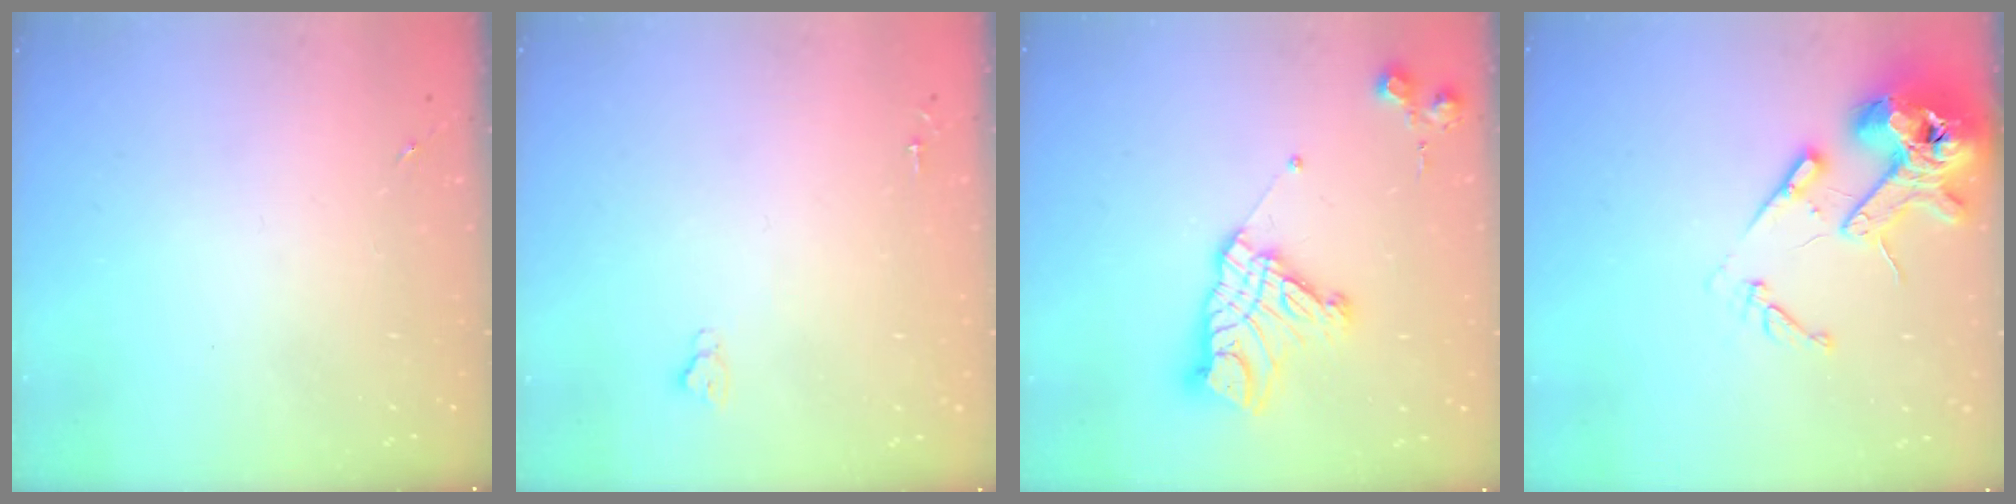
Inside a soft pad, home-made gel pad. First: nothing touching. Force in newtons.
{"total": 2.6, "press": 2.5, "slide": 0.3}
{"total": 15.8, "press": 15.8, "slide": 1.3}
{"total": 16.3, "press": 16.2, "slide": 2.3}